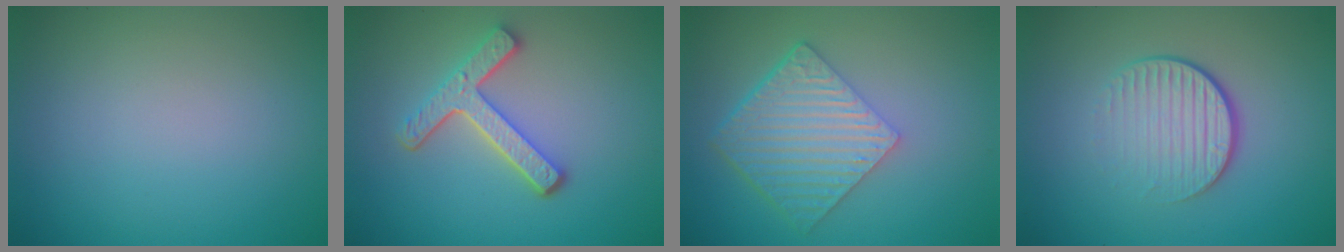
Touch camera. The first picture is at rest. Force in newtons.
{"total": 4.3, "press": 3.3, "slide": 2.7}
{"total": 6.5, "press": 4.5, "slide": 4.7}
{"total": 4.2, "press": 2.6, "slide": 3.2}